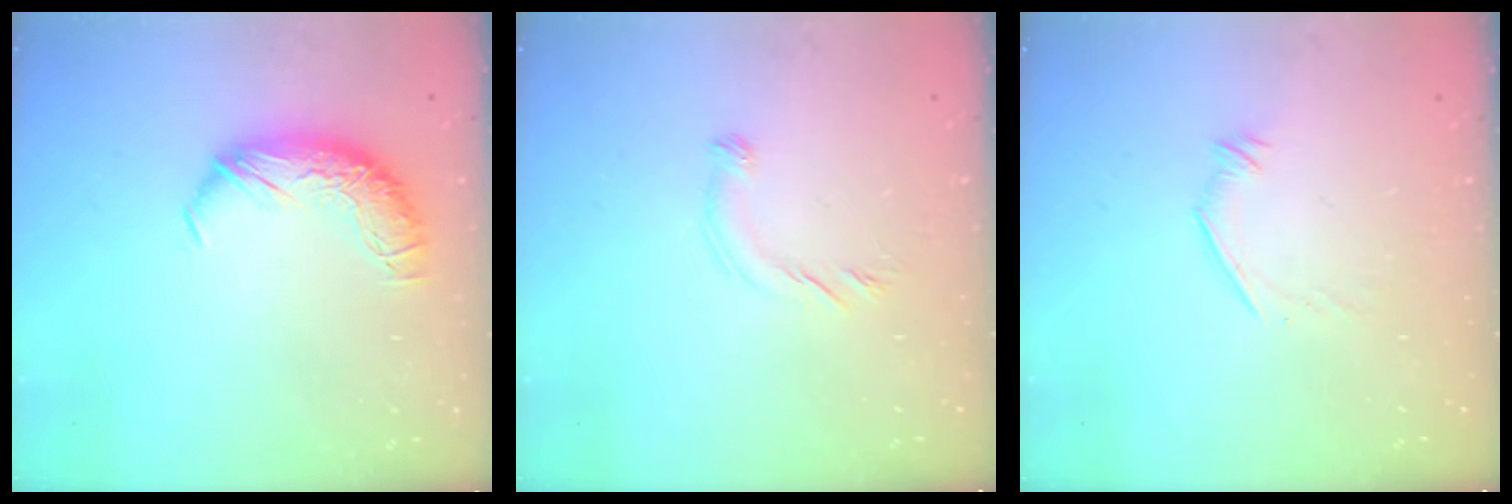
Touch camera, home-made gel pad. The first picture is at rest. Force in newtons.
{"total": 5.9, "press": 5.8, "slide": 1.3}
{"total": 5.5, "press": 5.3, "slide": 1.5}